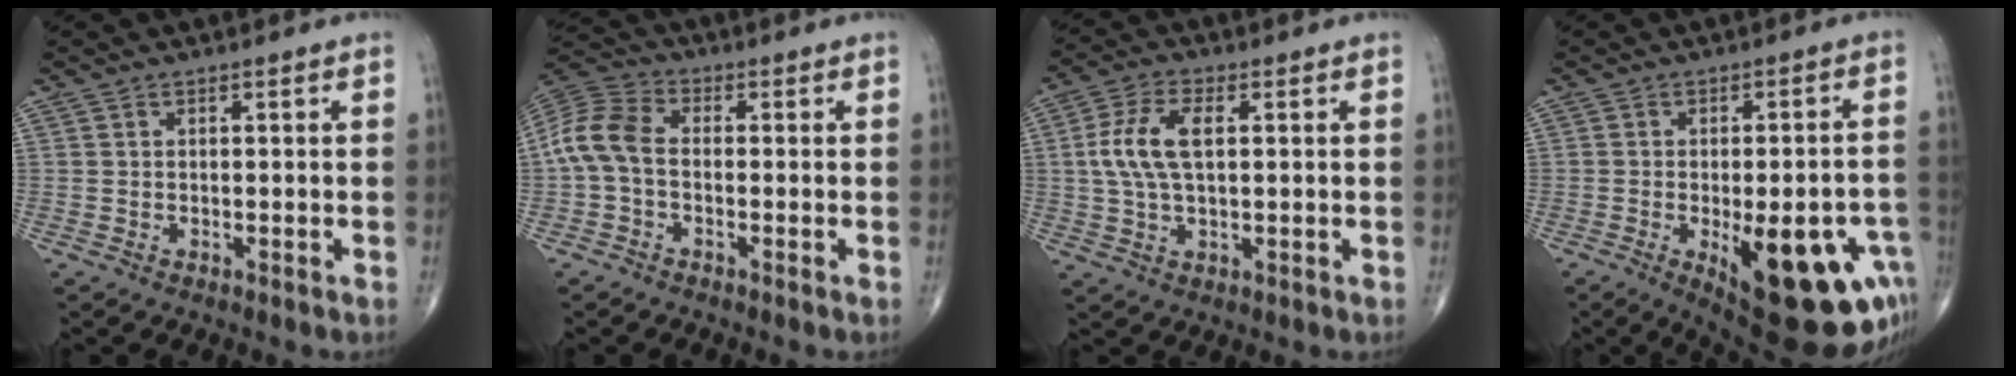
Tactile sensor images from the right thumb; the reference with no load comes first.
{"total": 8.9, "force": [-1.0, 5.7, 6.7], "torque": [-0.138, 0.025, -0.035]}
{"total": 9.1, "force": [1.3, 4.6, 7.8], "torque": [-0.169, 0.010, 0.024]}
{"total": 22.8, "force": [-8.7, 8.9, 19.1], "torque": [-0.171, 0.011, -0.095]}